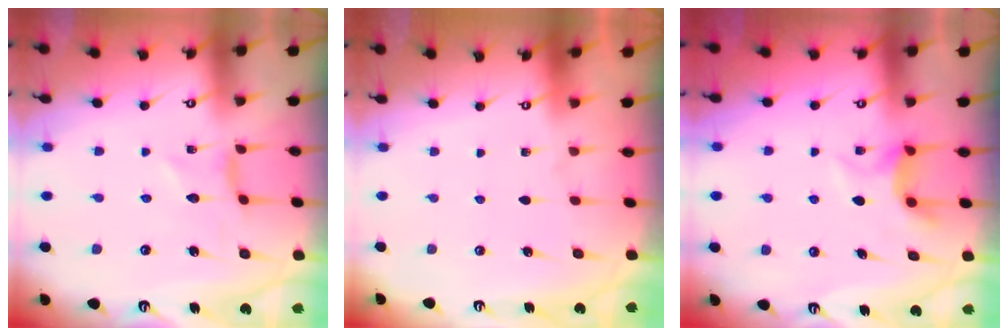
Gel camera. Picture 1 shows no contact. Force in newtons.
{"total": 0.0}
{"total": 5.1, "press": 5.0, "slide": 0.4}